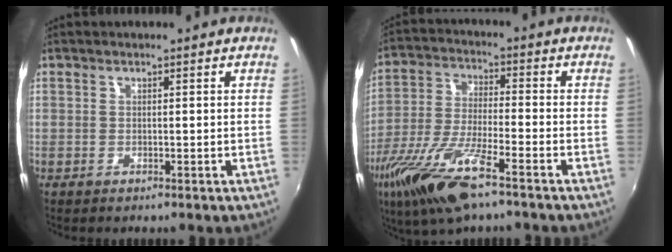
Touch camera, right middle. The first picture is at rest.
{"total": 15.6, "force": [-9.6, 3.3, 11.9], "torque": [-0.246, -0.042, -0.187]}